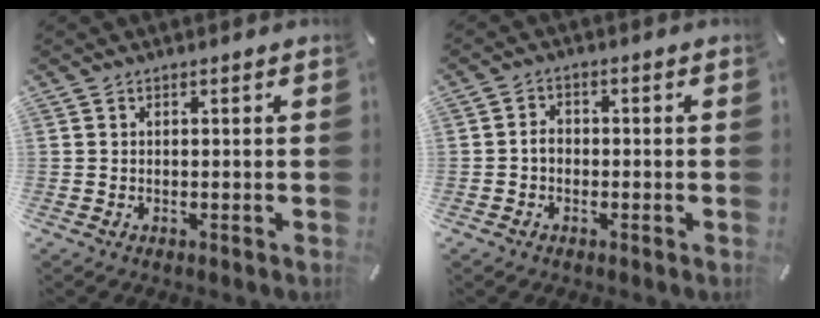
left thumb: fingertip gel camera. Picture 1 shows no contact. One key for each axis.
{"total": 2.9, "fx": -0.8, "fy": 2.3, "fz": 1.5, "tx": -0.030, "ty": 0.008, "tz": -0.017}